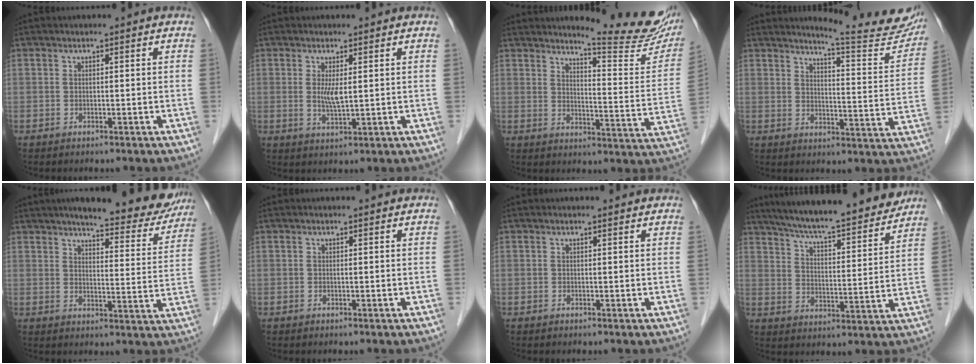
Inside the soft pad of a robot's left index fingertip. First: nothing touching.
{"total": 3.0, "force": [0.5, 0.5, 2.9], "torque": [-0.062, -0.008, 0.014]}
{"total": 15.6, "force": [14.1, 0.9, 6.6], "torque": [-0.083, -0.076, 0.165]}
{"total": 15.8, "force": [14.9, 1.0, 5.0], "torque": [-0.060, -0.079, 0.167]}
{"total": 17.1, "force": [14.7, 3.3, 8.0], "torque": [-0.091, -0.016, 0.179]}
{"total": 0.0}
{"total": 0.8, "force": [0.8, 0.2, 0.0], "torque": [-0.012, -0.001, 0.007]}
{"total": 19.8, "force": [17.7, 1.8, 8.8], "torque": [-0.139, -0.005, 0.255]}